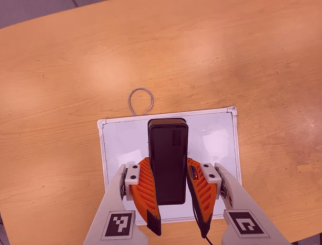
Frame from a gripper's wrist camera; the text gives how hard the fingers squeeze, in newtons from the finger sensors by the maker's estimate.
{"total": 8.1, "left": 7.1, "right": 9.1}